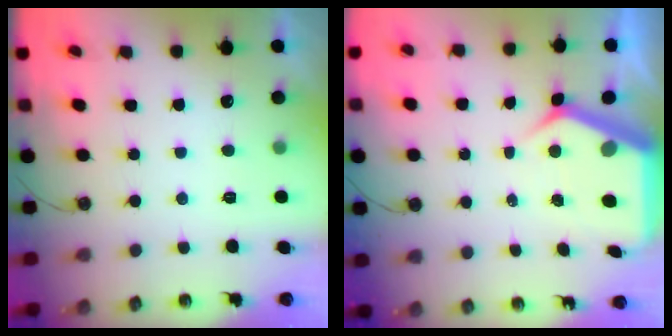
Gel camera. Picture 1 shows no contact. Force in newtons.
{"total": 8.0, "press": 7.9, "slide": 1.0}